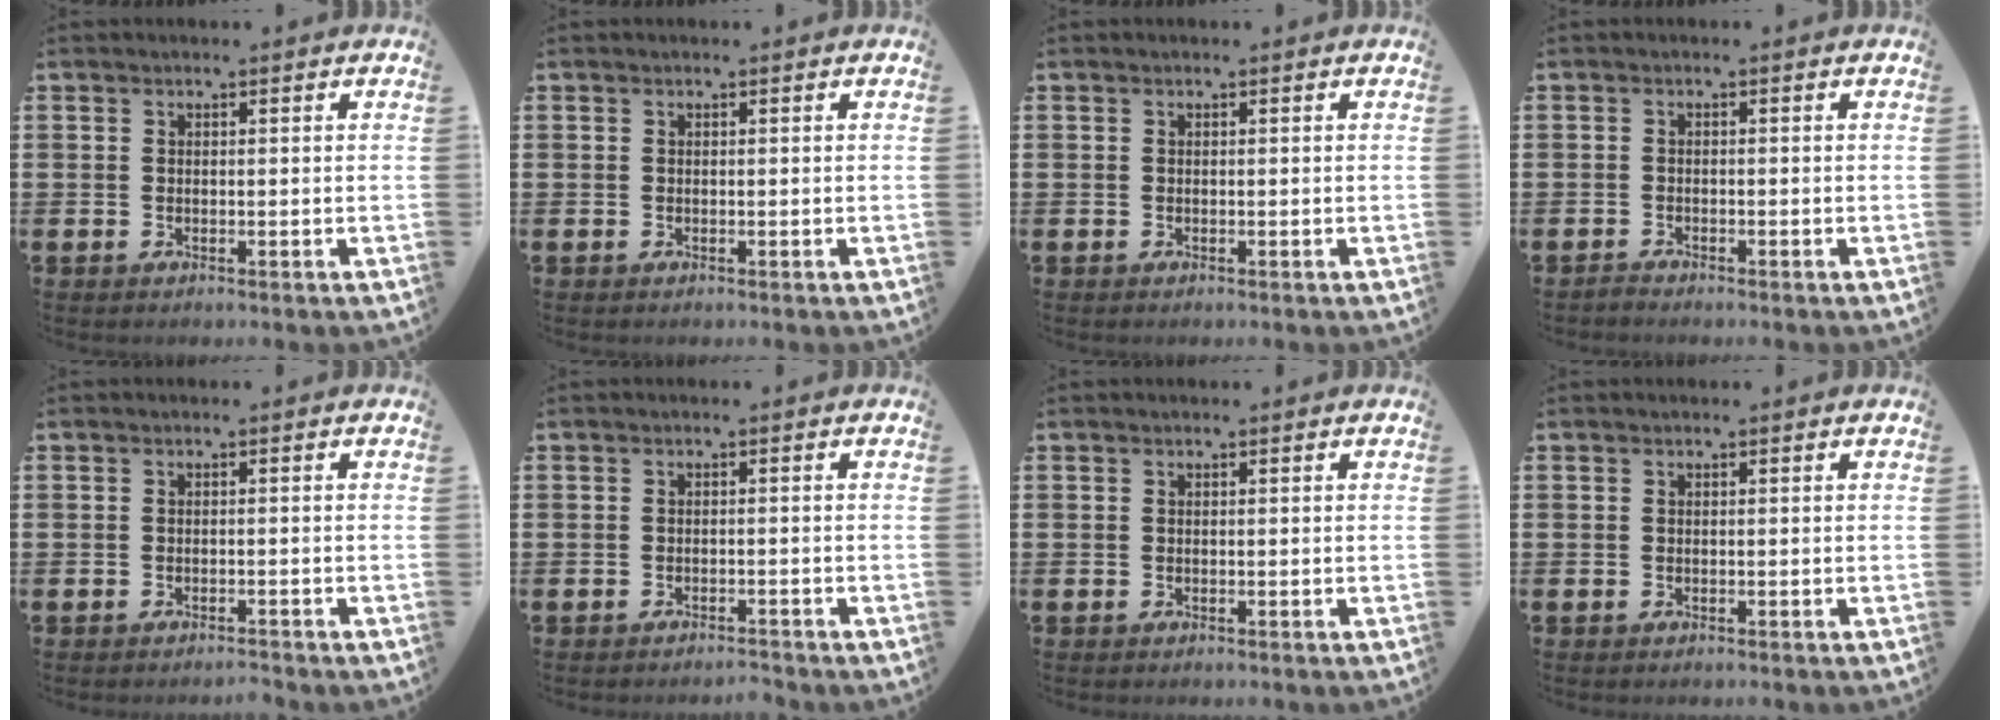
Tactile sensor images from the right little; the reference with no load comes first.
{"total": 0.0}
{"total": 0.0}
{"total": 0.7, "force": [-0.7, 0.0, 0.0], "torque": [-0.003, -0.002, -0.015]}
{"total": 0.7, "force": [-0.7, 0.0, 0.2], "torque": [-0.004, -0.001, -0.015]}
{"total": 1.0, "force": [-1.0, 0.0, 0.1], "torque": [-0.004, 0.002, -0.022]}
{"total": 0.0}
{"total": 0.0}